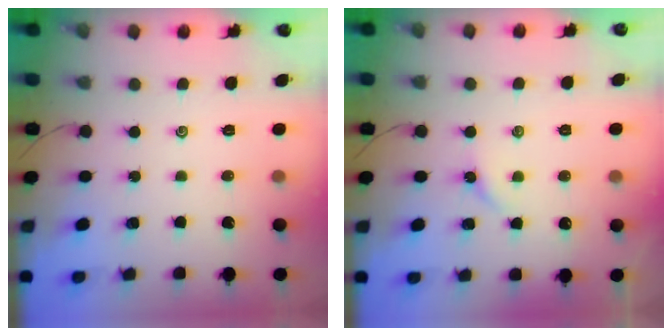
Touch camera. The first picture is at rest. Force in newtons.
{"total": 4.3, "press": 4.2, "slide": 0.7}